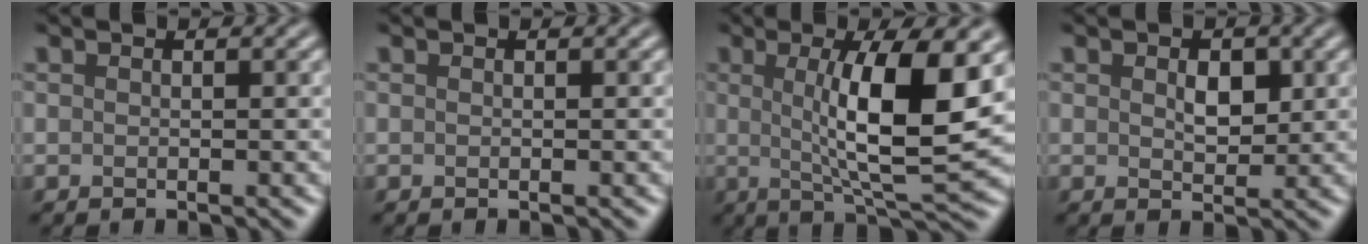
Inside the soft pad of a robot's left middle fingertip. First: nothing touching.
{"total": 0.0}
{"total": 9.3, "force": [1.3, 2.0, 9.0], "torque": [-0.131, -0.013, 0.026]}
{"total": 2.2, "force": [0.6, 1.3, 1.6], "torque": [-0.026, -0.002, 0.010]}